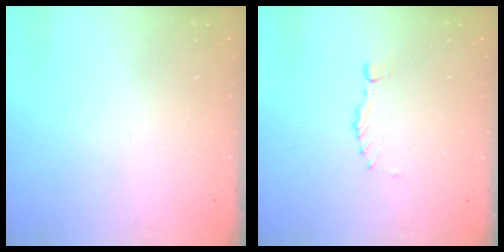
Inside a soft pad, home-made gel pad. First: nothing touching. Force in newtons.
{"total": 0.0}